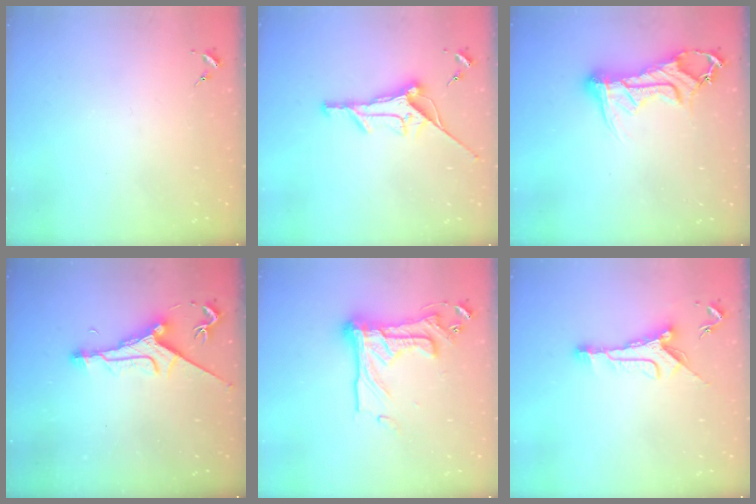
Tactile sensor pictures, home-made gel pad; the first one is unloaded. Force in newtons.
{"total": 11.7, "press": 11.7, "slide": 0.8}
{"total": 14.0, "press": 14.0, "slide": 1.6}
{"total": 10.2, "press": 10.1, "slide": 0.8}
{"total": 19.3, "press": 19.1, "slide": 2.9}
{"total": 10.6, "press": 10.6, "slide": 0.8}